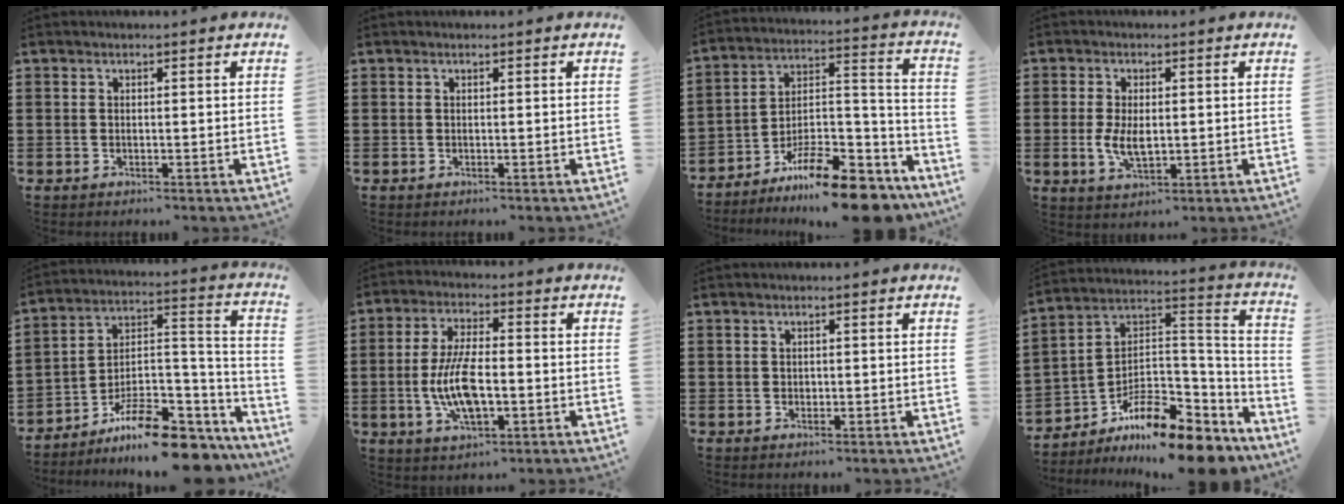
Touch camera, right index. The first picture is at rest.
{"total": 0.0}
{"total": 14.2, "force": [-11.9, 3.0, 7.2], "torque": [-0.104, 0.050, -0.216]}
{"total": 4.7, "force": [-0.2, 2.5, 3.9], "torque": [-0.083, 0.004, -0.004]}
{"total": 12.1, "force": [-9.6, 3.5, 6.4], "torque": [-0.095, 0.038, -0.173]}
{"total": 9.3, "force": [-1.8, 3.6, 8.3], "torque": [-0.190, -0.011, -0.039]}
{"total": 0.5, "force": [0.1, 0.5, 0.1], "torque": [-0.003, 0.003, 0.003]}
{"total": 12.2, "force": [-9.4, 3.6, 6.9], "torque": [-0.120, 0.020, -0.173]}